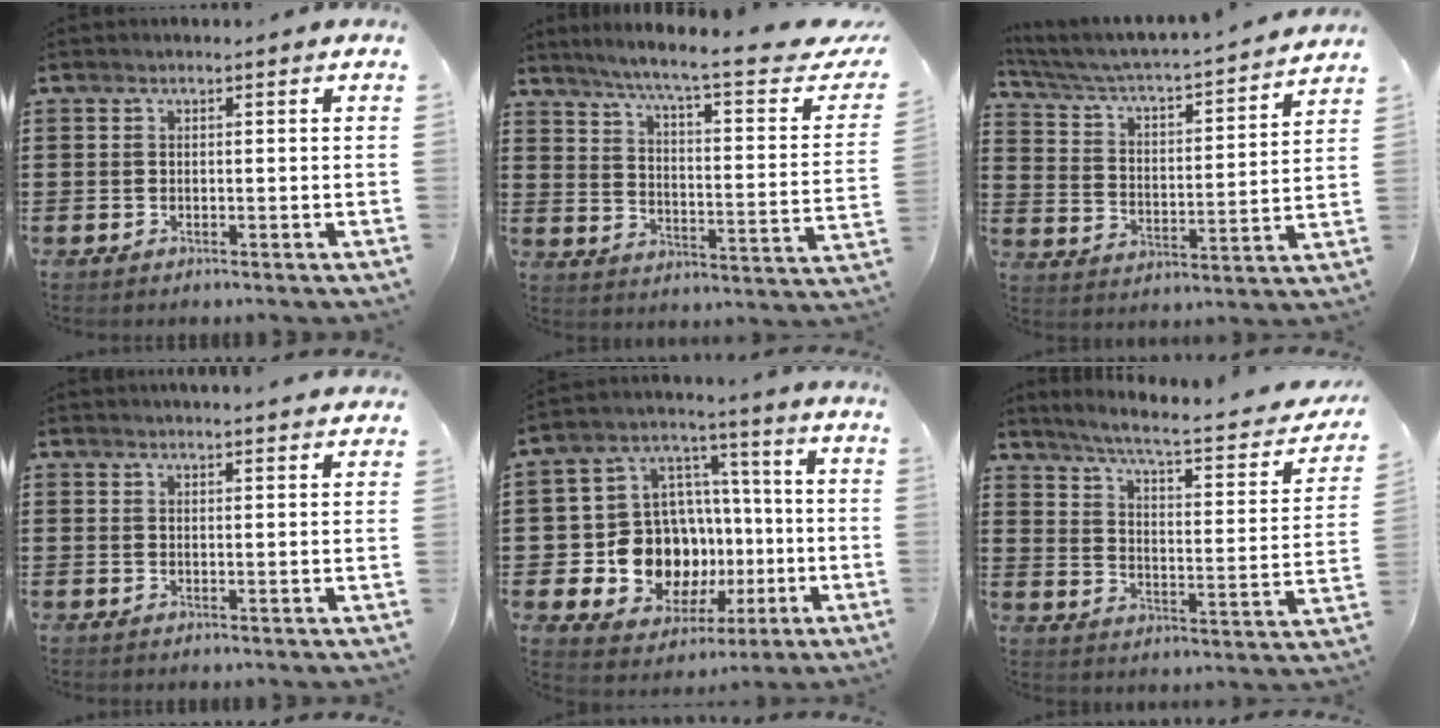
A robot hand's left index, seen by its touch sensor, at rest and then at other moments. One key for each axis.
{"total": 8.0, "fx": 5.9, "fy": -0.2, "fz": 5.4, "tx": -0.117, "ty": -0.042, "tz": 0.089}
{"total": 3.1, "fx": 2.9, "fy": 0.1, "fz": 1.2, "tx": -0.042, "ty": -0.036, "tz": 0.036}
{"total": 2.1, "fx": 2.0, "fy": -0.3, "fz": 0.1, "tx": -0.007, "ty": -0.004, "tz": 0.040}
{"total": 13.4, "fx": -2.4, "fy": 12.1, "fz": 5.2, "tx": -0.135, "ty": 0.003, "tz": -0.031}
{"total": 5.7, "fx": 4.3, "fy": 0.1, "fz": 3.7, "tx": -0.091, "ty": -0.033, "tz": 0.064}